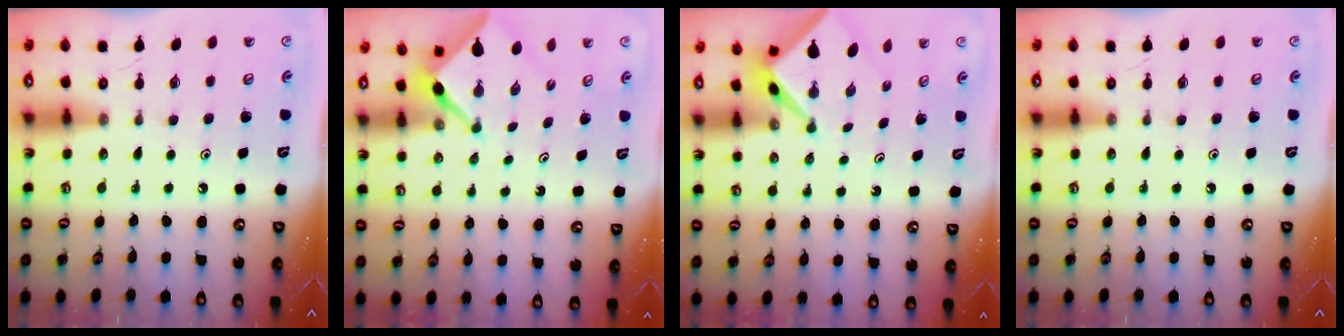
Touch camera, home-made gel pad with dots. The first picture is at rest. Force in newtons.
{"total": 2.2, "press": 2.2, "slide": 0.3}
{"total": 2.3, "press": 2.3, "slide": 0.3}
{"total": 0.0}